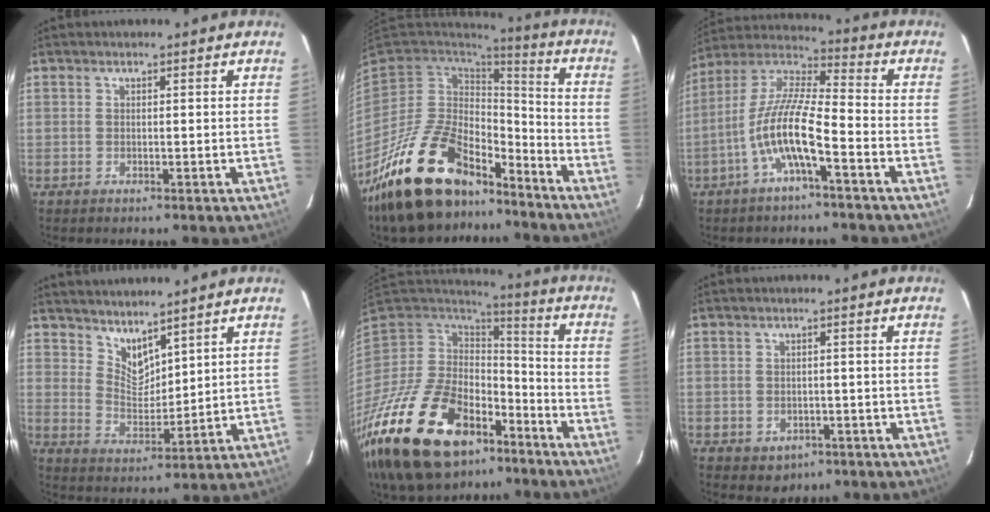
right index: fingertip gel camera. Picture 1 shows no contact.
{"total": 25.1, "force": [-17.6, 11.8, 13.4], "torque": [-0.270, 0.000, -0.283]}
{"total": 11.7, "force": [-4.9, 2.1, 10.5], "torque": [-0.214, 0.007, -0.096]}
{"total": 6.2, "force": [5.3, 2.3, 2.3], "torque": [-0.032, -0.005, 0.103]}
{"total": 28.5, "force": [-17.5, 15.7, 16.2], "torque": [-0.343, -0.027, -0.280]}
{"total": 3.9, "force": [-1.5, 3.4, 1.2], "torque": [-0.031, 0.003, -0.006]}